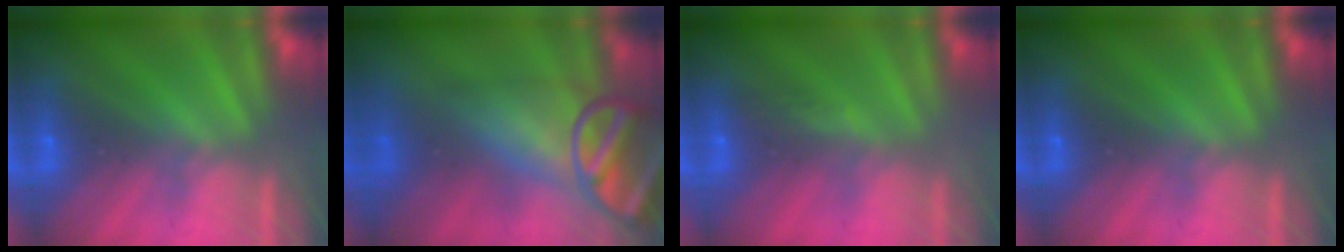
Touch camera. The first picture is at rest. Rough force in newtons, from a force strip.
{"total": 6.9}
{"total": 2.9}
{"total": 0.0}